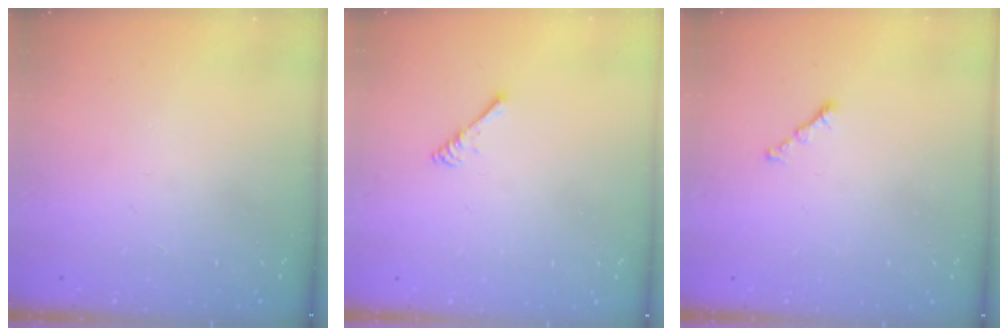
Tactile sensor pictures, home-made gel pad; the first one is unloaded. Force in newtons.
{"total": 2.4, "press": 2.4, "slide": 0.4}
{"total": 0.8, "press": 0.7, "slide": 0.4}